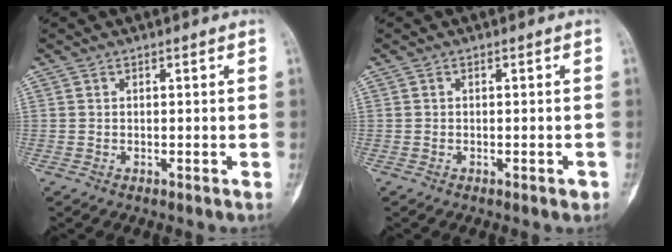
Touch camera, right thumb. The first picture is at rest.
{"total": 1.1, "force": [-0.6, 0.4, 0.8], "torque": [-0.012, -0.001, -0.007]}